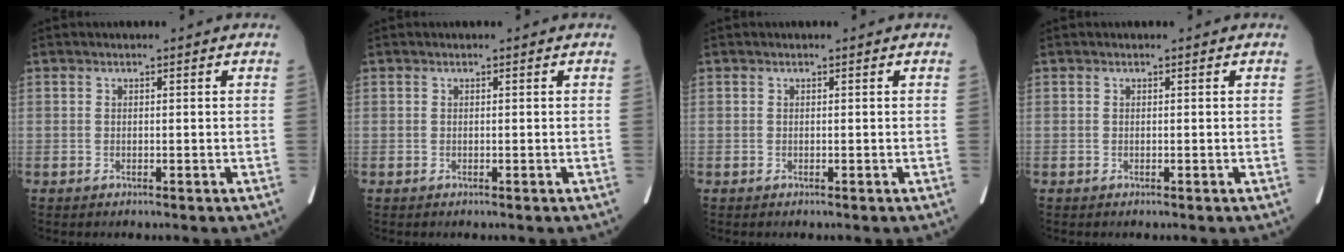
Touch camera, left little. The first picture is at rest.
{"total": 0.0}
{"total": 0.0}
{"total": 0.0}